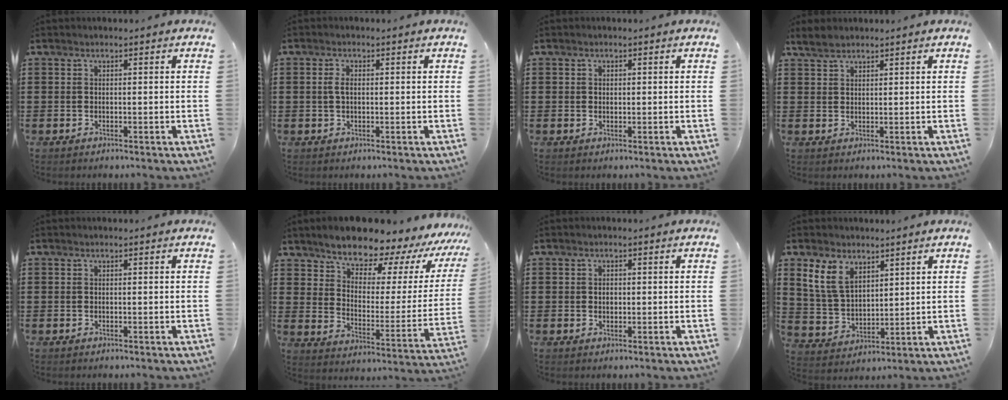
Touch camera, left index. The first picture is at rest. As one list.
[{"total": 2.4, "force": [0.2, 1.1, 2.1], "torque": [-0.044, 0.005, 0.003]}, {"total": 0.9, "force": [0.3, 0.7, 0.4], "torque": [-0.009, 0.006, 0.006]}, {"total": 2.4, "force": [1.9, 1.0, 1.0], "torque": [-0.026, 0.006, 0.037]}, {"total": 0.0}, {"total": 9.4, "force": [8.6, 2.8, 2.6], "torque": [-0.077, -0.072, 0.146]}, {"total": 1.2, "force": [0.2, 0.8, 0.8], "torque": [-0.010, 0.002, 0.001]}, {"total": 7.5, "force": [4.5, 4.6, 3.9], "torque": [-0.105, 0.006, 0.085]}]